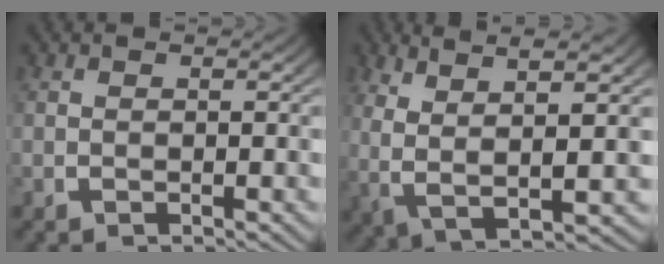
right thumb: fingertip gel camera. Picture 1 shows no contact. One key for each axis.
{"total": 9.3, "fx": 3.0, "fy": 4.0, "fz": 7.8, "tx": -0.143, "ty": 0.007, "tz": 0.049}